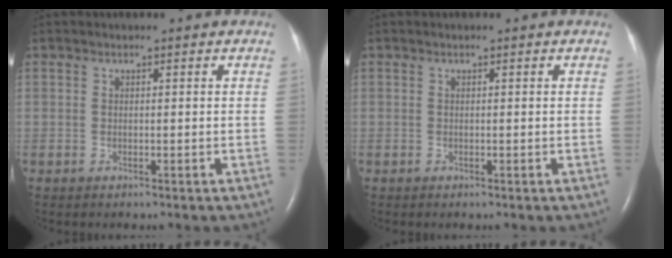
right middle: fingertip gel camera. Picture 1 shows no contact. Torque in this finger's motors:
{"motor_torque": [0.38, -0.62, 0.13, 0.03]}